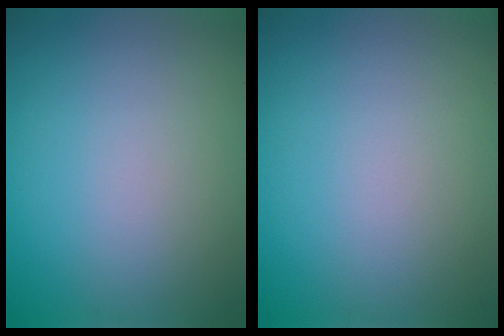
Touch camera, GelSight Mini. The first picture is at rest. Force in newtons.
{"total": 0.0}